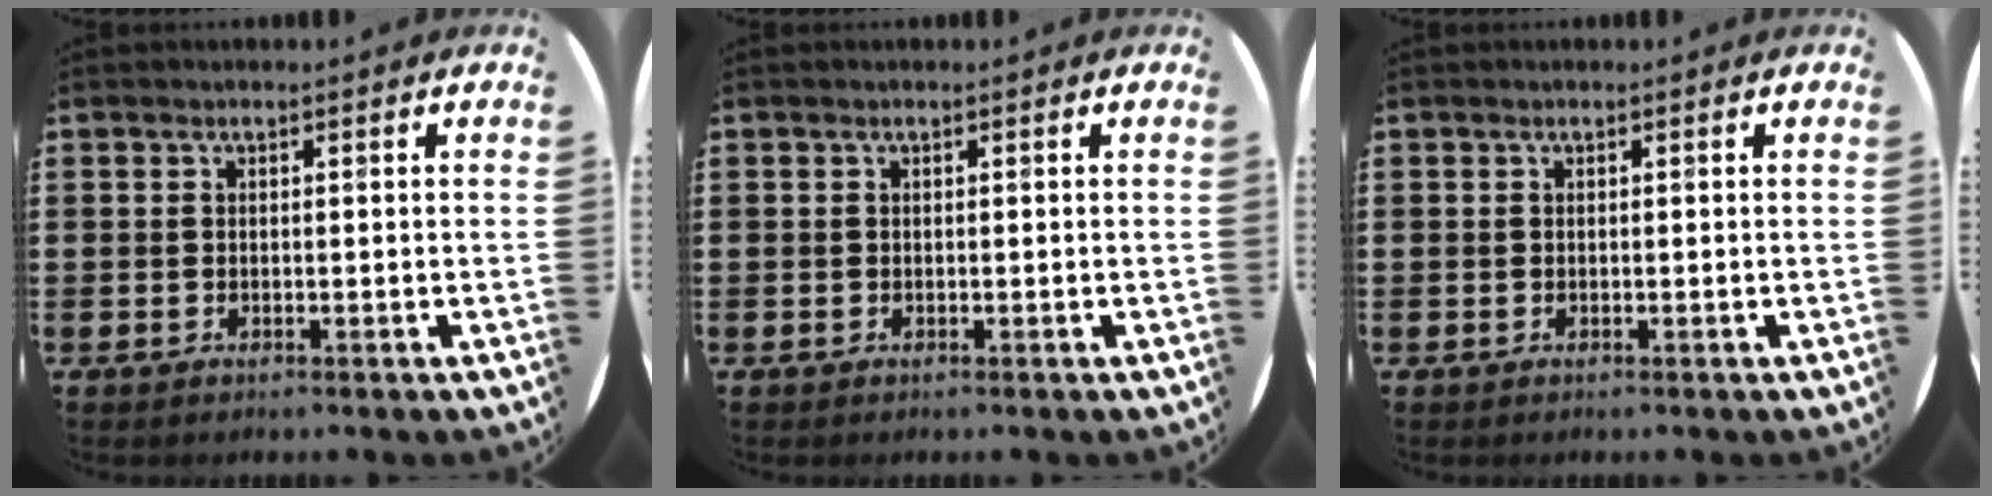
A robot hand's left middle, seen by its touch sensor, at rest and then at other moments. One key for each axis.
{"total": 0.0}
{"total": 0.0}